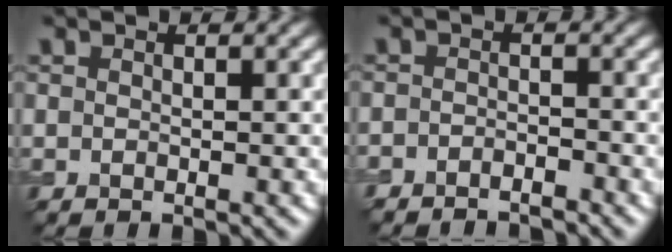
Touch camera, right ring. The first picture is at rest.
{"total": 2.2, "force": [-2.2, 0.4, 0.4], "torque": [-0.001, -0.002, -0.039]}